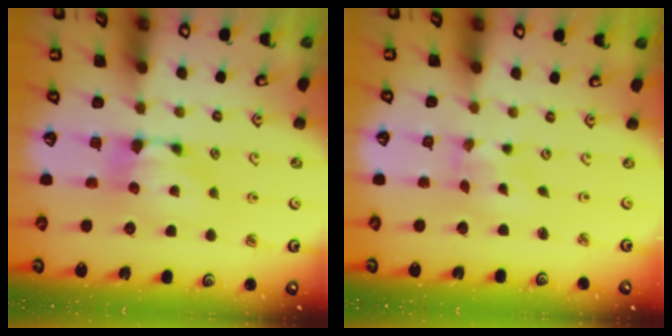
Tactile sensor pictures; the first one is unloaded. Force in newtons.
{"total": 3.6, "press": 3.5, "slide": 1.0}